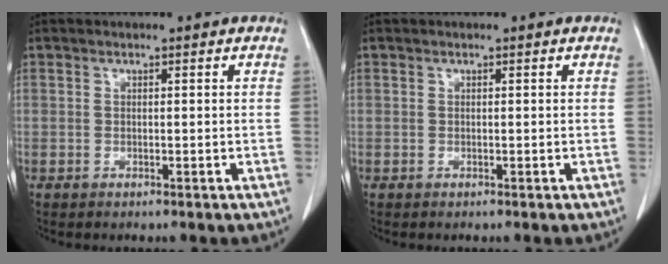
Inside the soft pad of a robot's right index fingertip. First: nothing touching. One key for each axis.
{"total": 0.0}